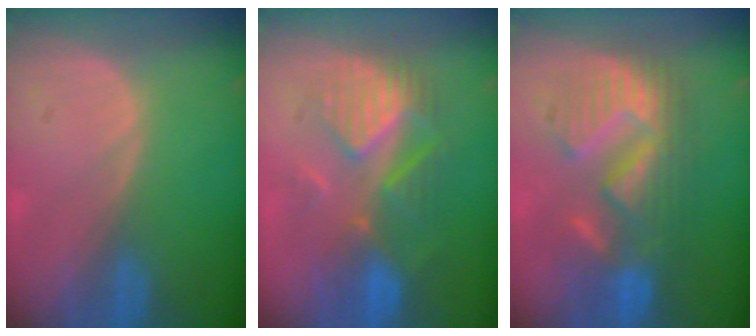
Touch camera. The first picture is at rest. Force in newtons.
{"total": 8.5, "press": 8.5, "slide": 0.8}
{"total": 10.1, "press": 10.0, "slide": 0.6}